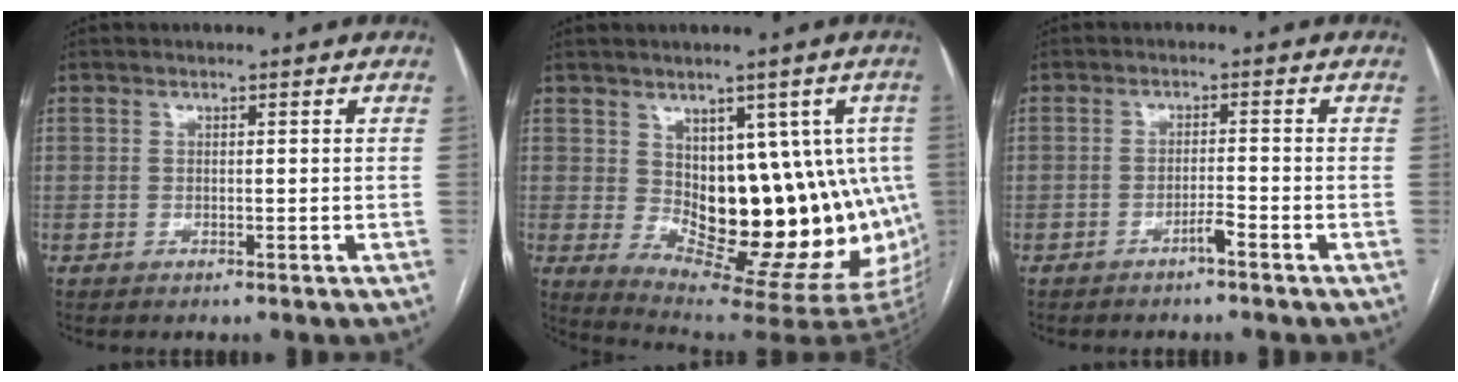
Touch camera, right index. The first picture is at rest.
{"total": 16.5, "force": [0.5, 7.7, 14.6], "torque": [-0.148, 0.013, 0.028]}
{"total": 1.8, "force": [-1.4, 0.0, 1.2], "torque": [-0.019, 0.001, -0.025]}